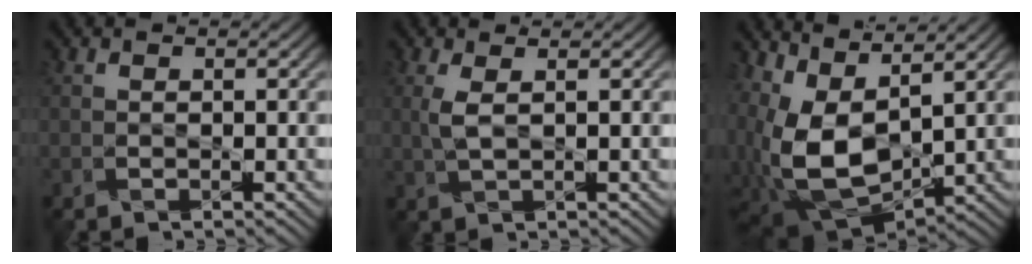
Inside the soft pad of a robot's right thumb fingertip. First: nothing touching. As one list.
[{"total": 2.3, "force": [0.8, 0.4, 2.1], "torque": [-0.058, 0.006, 0.017]}, {"total": 13.7, "force": [1.7, 6.6, 11.9], "torque": [-0.256, -0.002, 0.054]}]